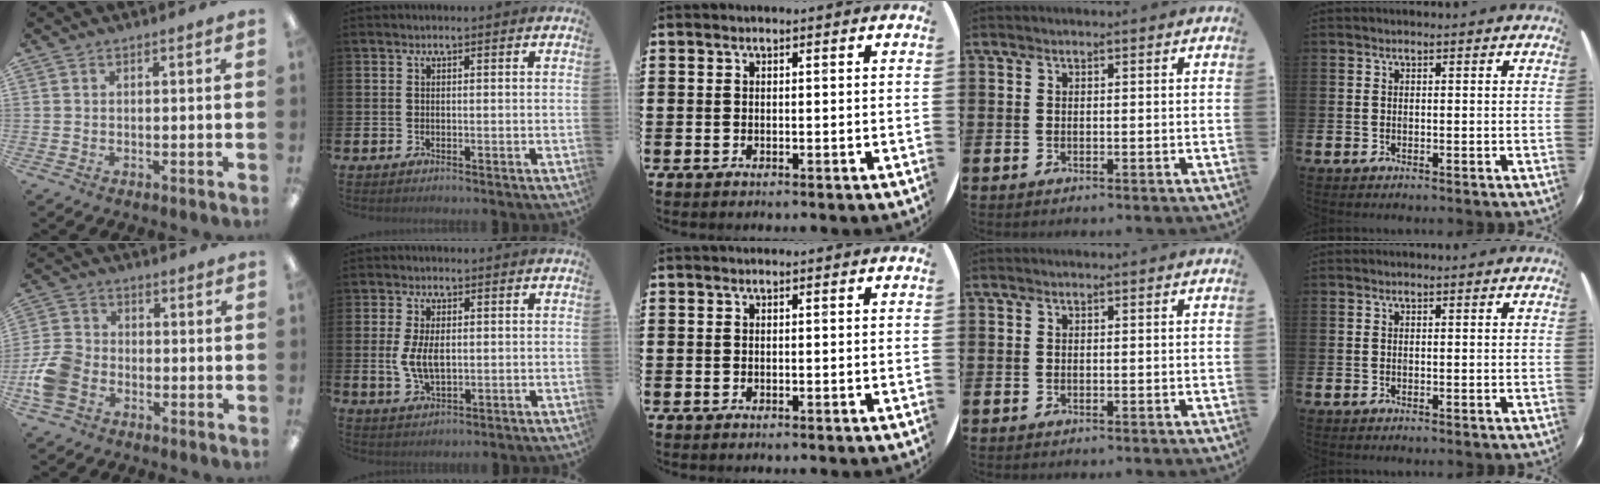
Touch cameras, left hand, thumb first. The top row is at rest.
{"thumb": {"total": 9.1, "force": [-3.5, 6.9, 4.9], "torque": [-0.107, 0.030, -0.063]}, "index": {"total": 5.1, "force": [0.3, 2.7, 4.4], "torque": [-0.082, 0.002, 0.001]}}